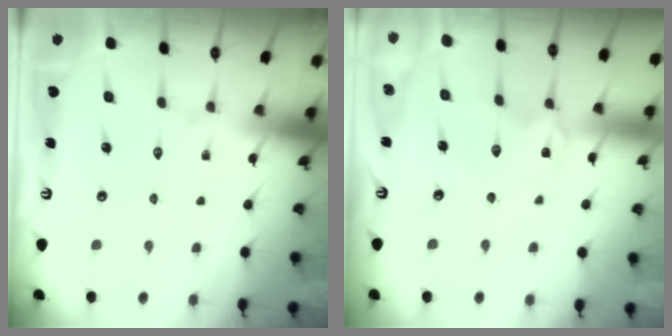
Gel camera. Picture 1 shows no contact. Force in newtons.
{"total": 0.0}